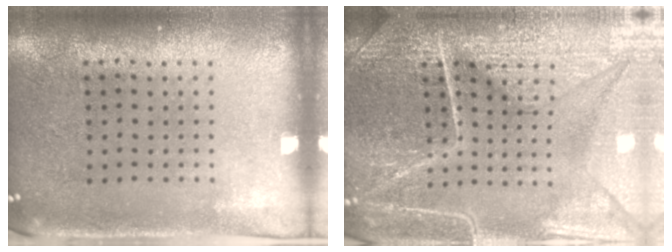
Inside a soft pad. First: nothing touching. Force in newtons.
{"total": 6.9, "press": 6.8, "slide": 0.8}